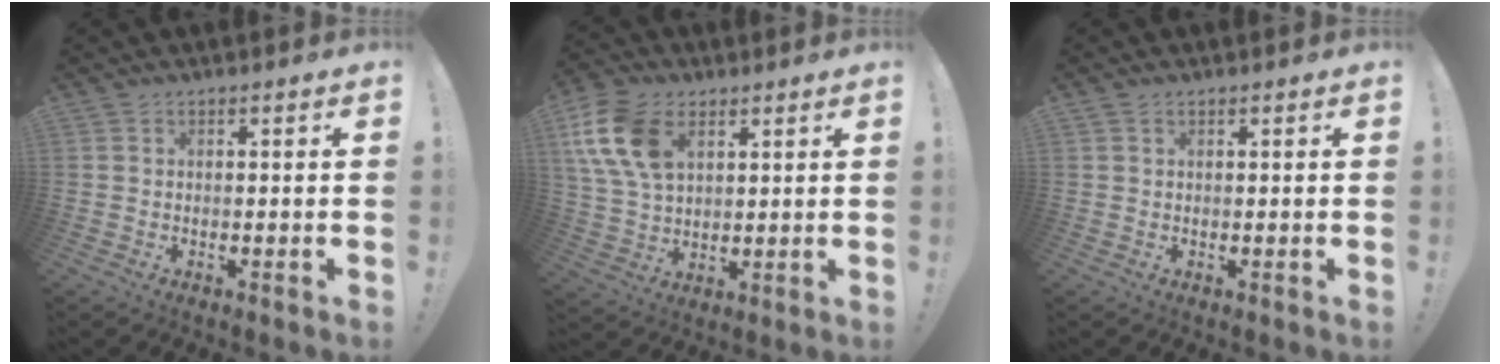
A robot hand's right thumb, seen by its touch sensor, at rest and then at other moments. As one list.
[{"total": 16.5, "force": [6.5, 11.0, 10.4], "torque": [-0.202, -0.013, 0.128]}, {"total": 0.5, "force": [0.2, 0.5, 0.1], "torque": [0.003, 0.001, 0.003]}]